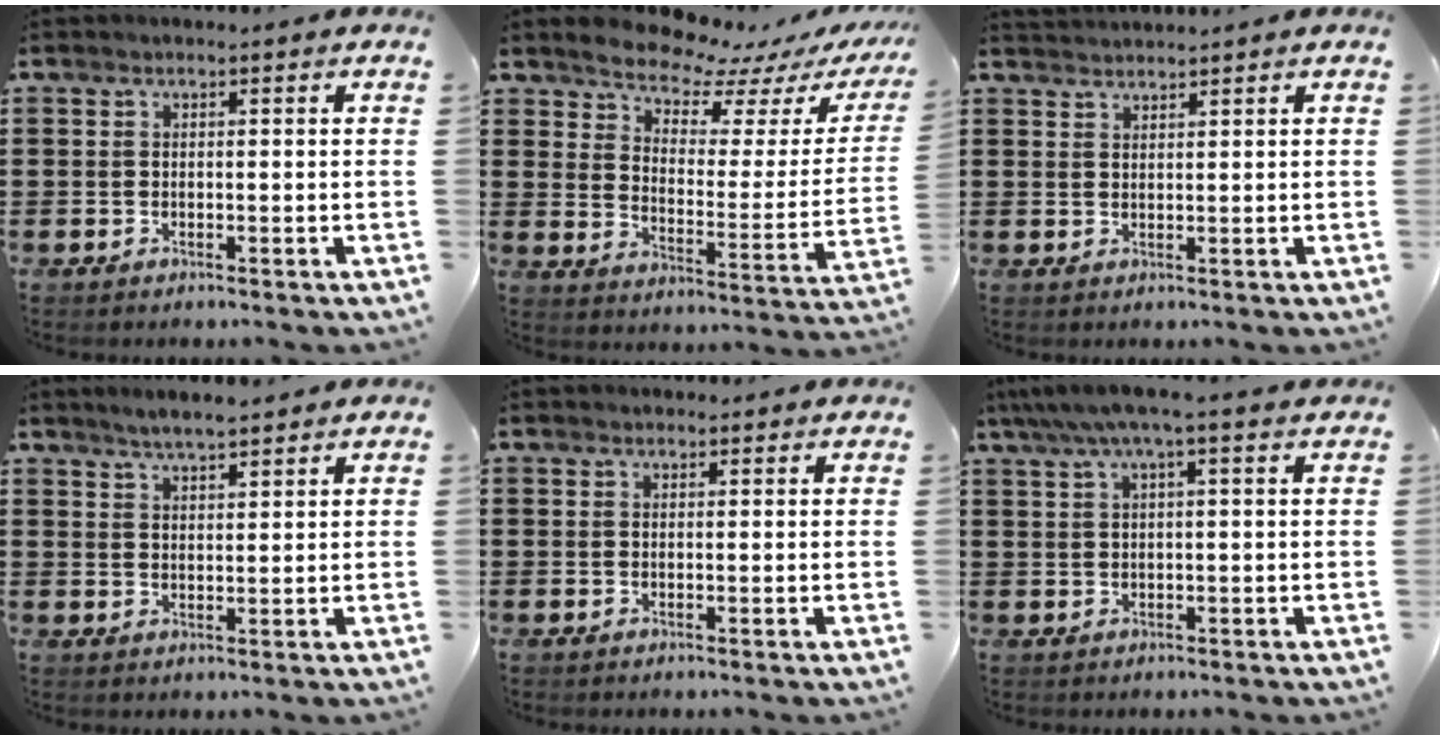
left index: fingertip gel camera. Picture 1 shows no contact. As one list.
[{"total": 6.1, "force": [5.9, 1.1, 1.1], "torque": [-0.042, -0.055, 0.098]}, {"total": 1.6, "force": [1.5, -0.2, -0.1], "torque": [-0.003, 0.001, 0.031]}, {"total": 3.1, "force": [3.0, 0.2, 1.0], "torque": [-0.026, -0.001, 0.055]}, {"total": 0.9, "force": [0.8, 0.3, 0.2], "torque": [-0.004, 0.003, 0.015]}, {"total": 4.0, "force": [2.5, 0.3, 3.2], "torque": [-0.068, 0.003, 0.043]}]